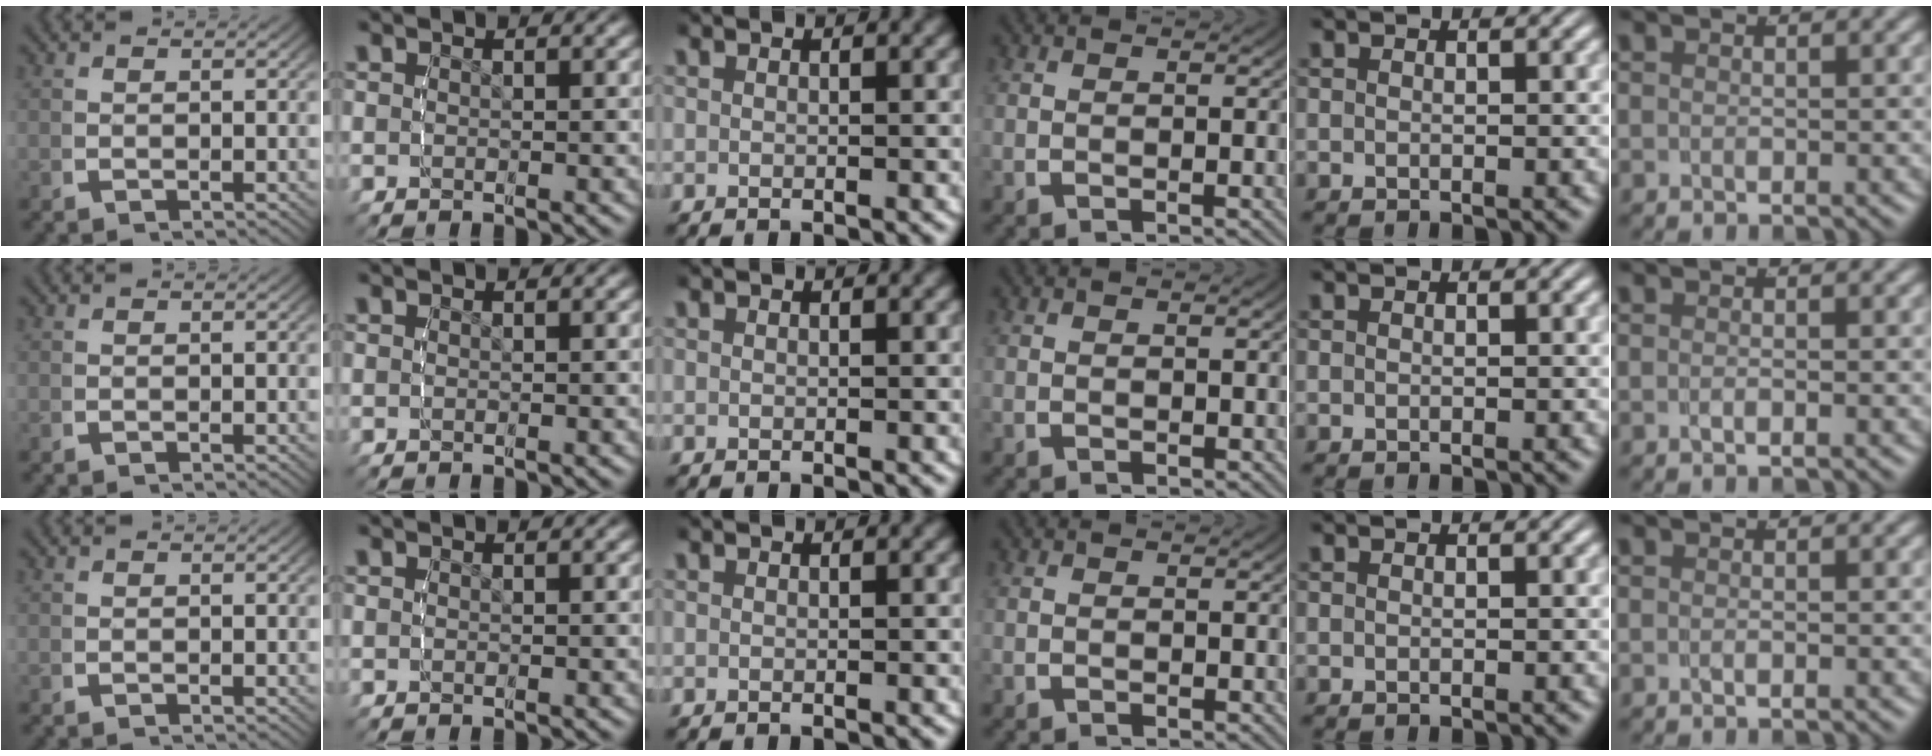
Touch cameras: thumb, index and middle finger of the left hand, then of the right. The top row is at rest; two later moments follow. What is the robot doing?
{"motion": "lift_and_place", "object": "condiment"}